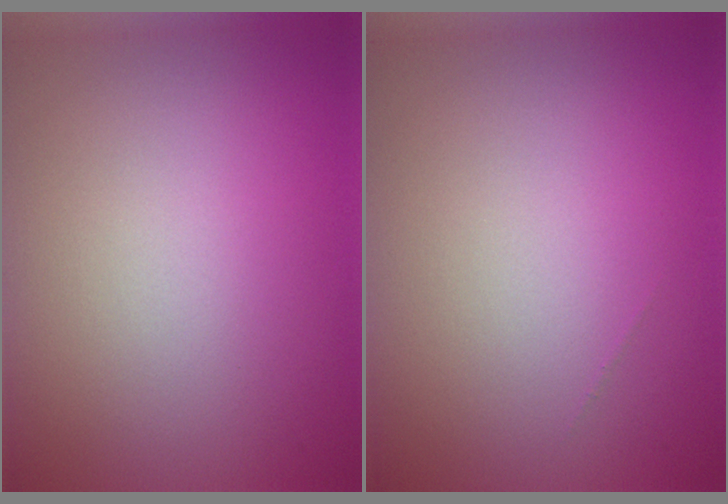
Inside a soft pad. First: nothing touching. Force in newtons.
{"total": 0.0}